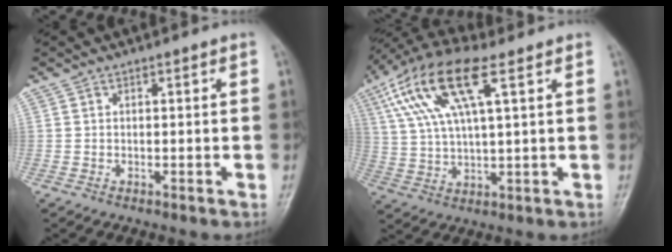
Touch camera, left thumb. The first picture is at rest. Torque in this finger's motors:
{"motor_torque": [0.83, 0.80, 1.91, -0.86, 0.56]}